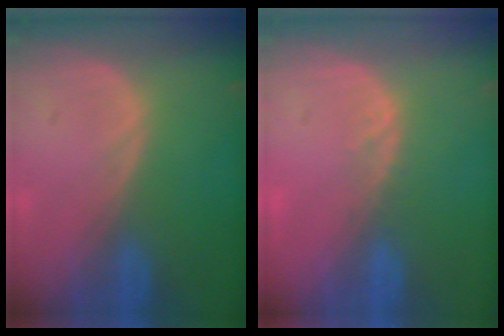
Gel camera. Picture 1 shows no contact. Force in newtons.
{"total": 1.3, "press": 1.2, "slide": 0.6}